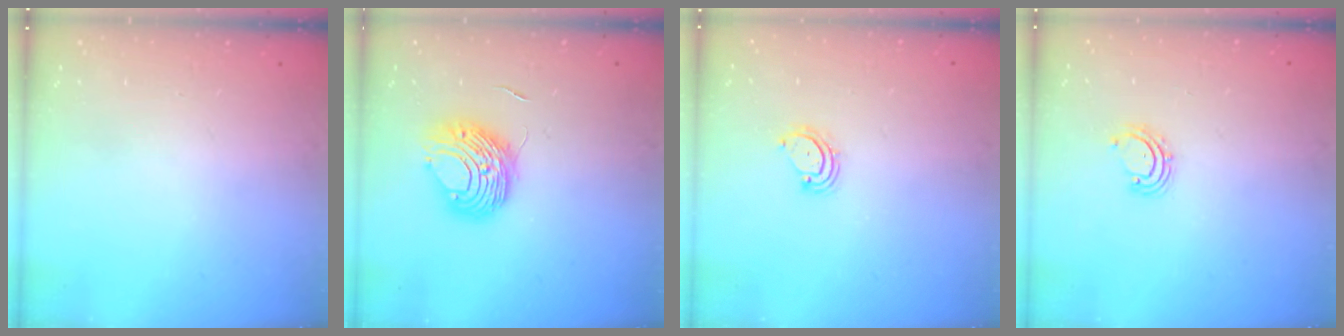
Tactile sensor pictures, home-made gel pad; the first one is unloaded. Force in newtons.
{"total": 8.5, "press": 8.5, "slide": 0.2}
{"total": 3.4, "press": 3.3, "slide": 0.7}
{"total": 3.3, "press": 3.3, "slide": 0.3}